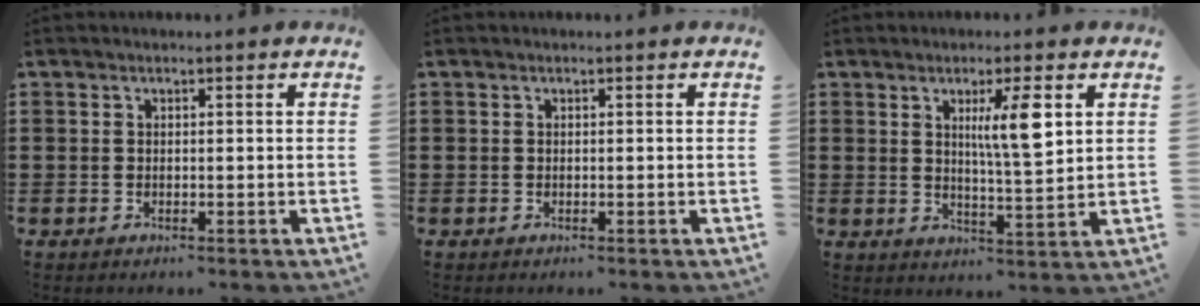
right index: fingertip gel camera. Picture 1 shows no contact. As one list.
[{"total": 0.0}, {"total": 6.7, "force": [2.4, 1.0, 6.1], "torque": [-0.108, -0.003, 0.033]}]